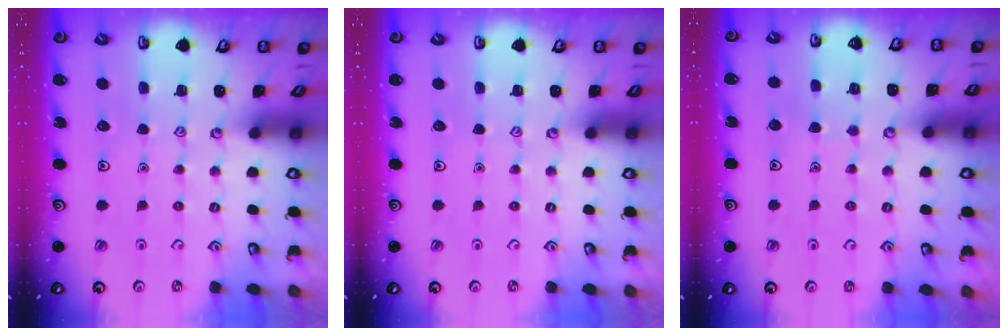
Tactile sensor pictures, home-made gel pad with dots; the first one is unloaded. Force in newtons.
{"total": 0.0}
{"total": 2.4, "press": 2.4, "slide": 0.2}